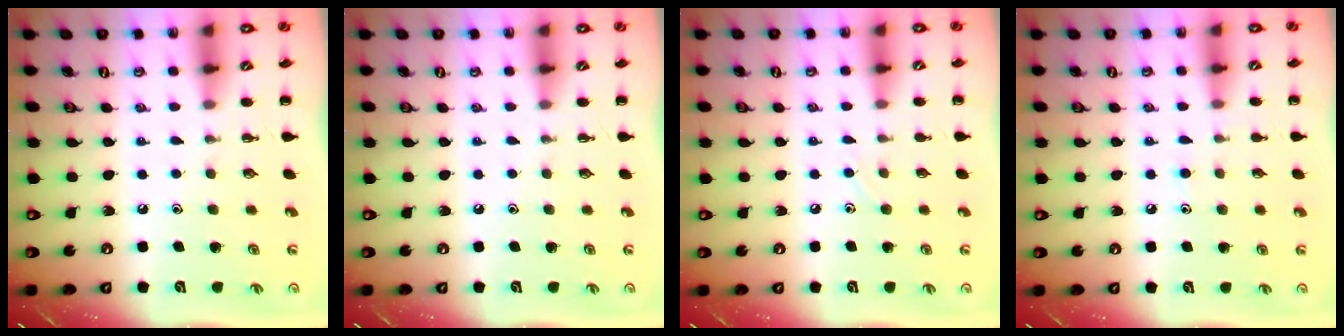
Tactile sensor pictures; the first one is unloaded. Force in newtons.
{"total": 0.0}
{"total": 5.0, "press": 4.8, "slide": 1.6}
{"total": 6.2, "press": 5.8, "slide": 2.3}